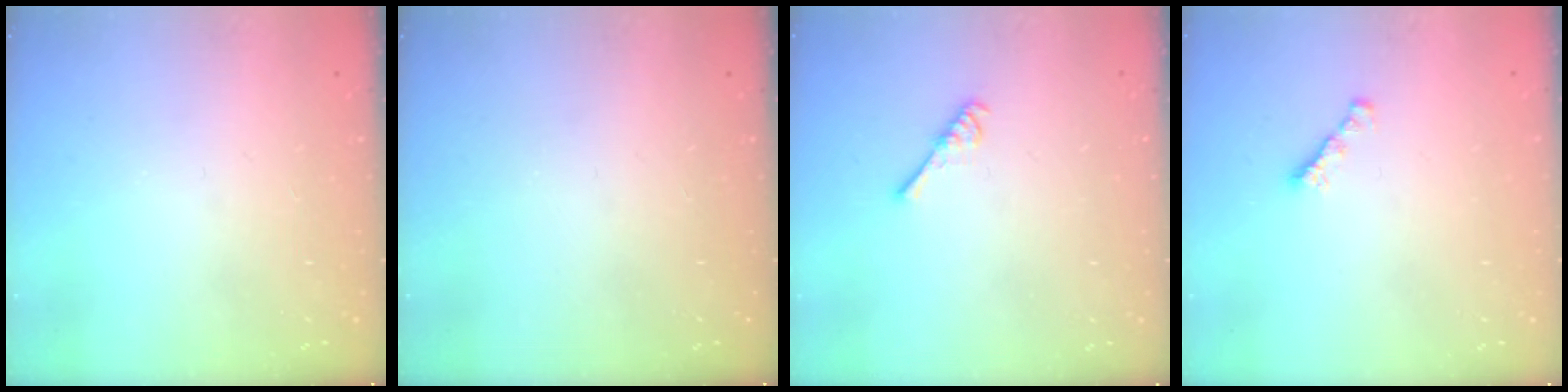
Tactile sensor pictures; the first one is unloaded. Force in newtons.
{"total": 0.0}
{"total": 3.8, "press": 3.7, "slide": 0.6}
{"total": 1.6, "press": 1.5, "slide": 0.5}